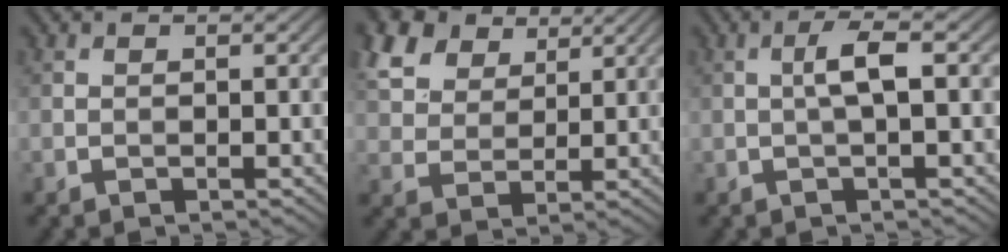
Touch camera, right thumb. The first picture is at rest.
{"total": 8.8, "force": [5.4, 5.5, 4.4], "torque": [-0.128, 0.023, 0.098]}
{"total": 3.0, "force": [0.1, 0.2, 3.0], "torque": [-0.054, 0.011, -0.003]}